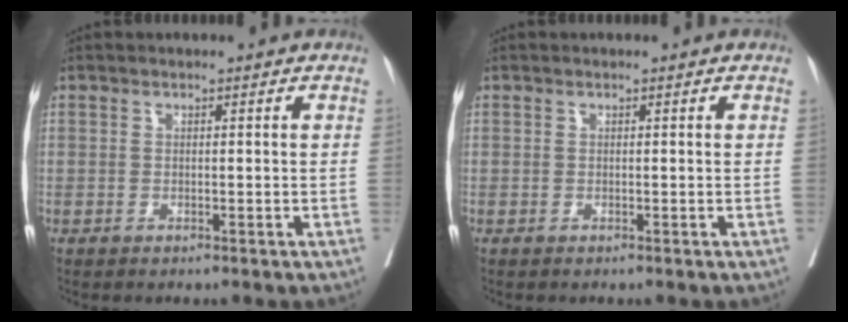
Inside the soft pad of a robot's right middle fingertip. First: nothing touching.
{"total": 0.0}